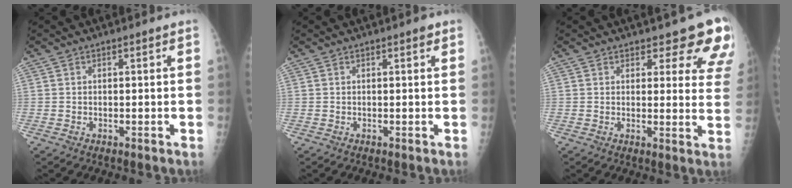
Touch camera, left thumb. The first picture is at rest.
{"total": 1.2, "force": [0.8, 0.3, 0.8], "torque": [-0.012, -0.003, 0.009]}
{"total": 10.7, "force": [8.8, 4.3, 4.3], "torque": [0.004, -0.051, 0.076]}